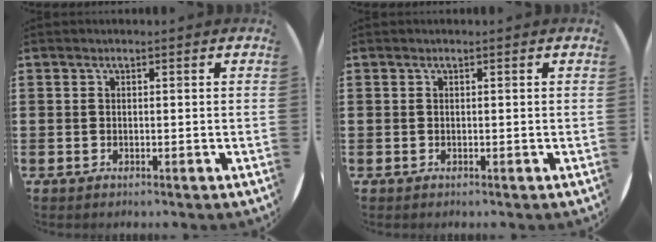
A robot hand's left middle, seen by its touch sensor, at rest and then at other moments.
{"total": 0.0}